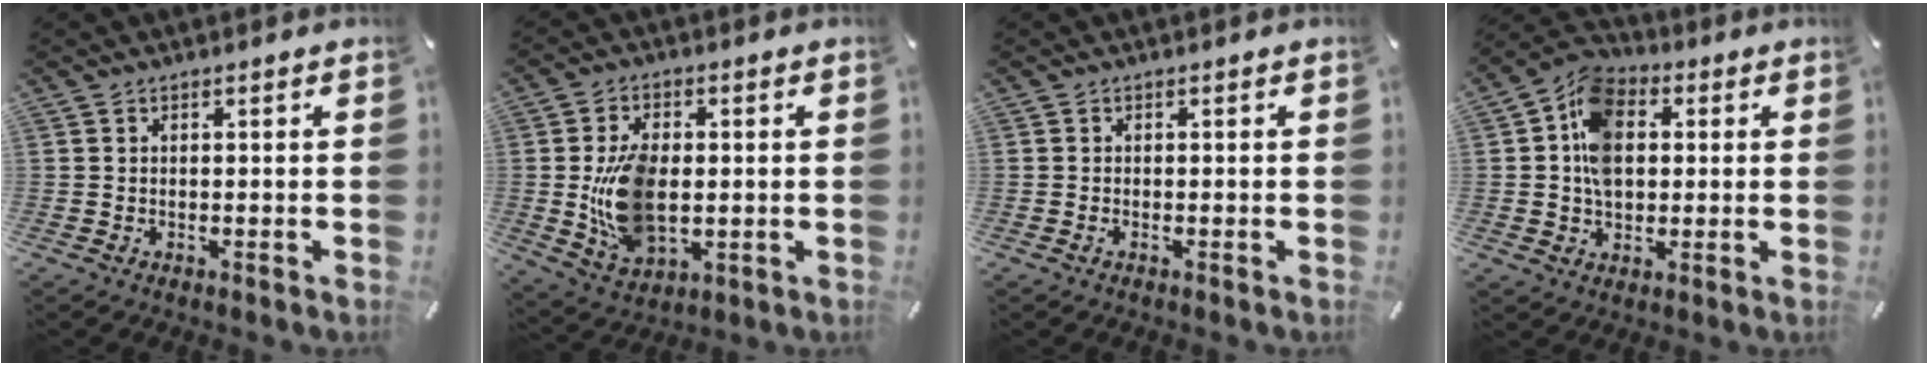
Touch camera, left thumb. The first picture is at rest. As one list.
[{"total": 13.7, "force": [-0.5, 8.9, 10.4], "torque": [-0.230, -0.005, -0.006]}, {"total": 0.6, "force": [-0.2, 0.1, 0.5], "torque": [-0.010, -0.003, -0.003]}, {"total": 11.2, "force": [1.2, 8.8, 6.9], "torque": [-0.142, 0.017, 0.024]}]